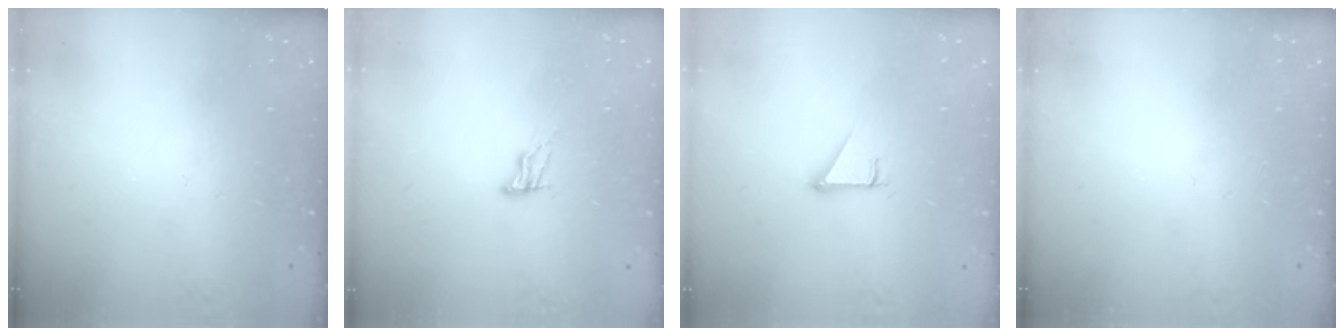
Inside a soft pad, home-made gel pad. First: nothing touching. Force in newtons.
{"total": 5.1, "press": 5.1, "slide": 0.5}
{"total": 2.8, "press": 2.8, "slide": 0.0}
{"total": 0.0}